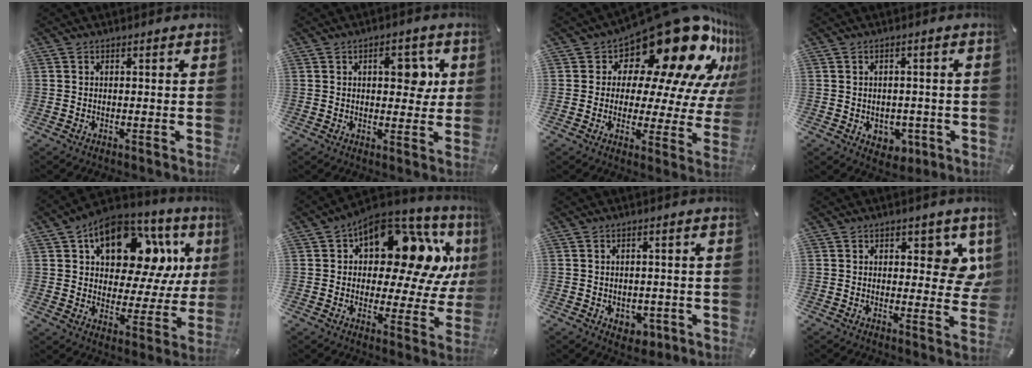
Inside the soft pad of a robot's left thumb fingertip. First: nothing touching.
{"total": 7.8, "force": [2.1, 4.4, 6.1], "torque": [-0.071, -0.008, 0.025]}
{"total": 24.4, "force": [15.9, 10.8, 15.0], "torque": [-0.200, -0.130, 0.263]}
{"total": 4.3, "force": [-1.1, 3.6, 2.0], "torque": [-0.018, 0.003, -0.019]}
{"total": 17.5, "force": [8.7, 10.3, 11.2], "torque": [-0.166, -0.047, 0.144]}
{"total": 18.3, "force": [8.1, 9.6, 13.2], "torque": [-0.177, -0.068, 0.128]}
{"total": 3.8, "force": [-1.2, 3.1, 1.9], "torque": [-0.014, 0.000, -0.021]}
{"total": 6.5, "force": [2.8, 3.9, 4.3], "torque": [-0.043, -0.012, 0.043]}